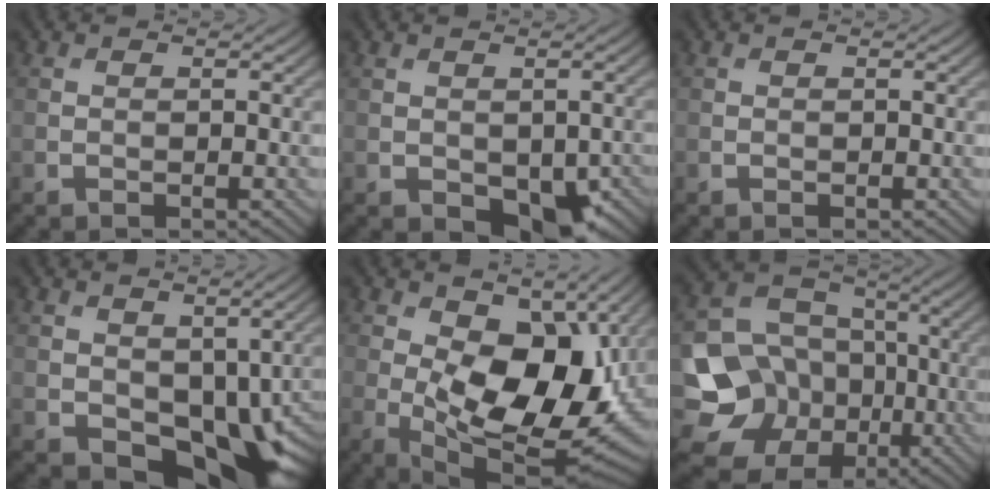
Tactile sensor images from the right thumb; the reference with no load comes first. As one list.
[{"total": 7.3, "force": [-2.4, 4.6, 5.1], "torque": [-0.080, -0.031, -0.018]}, {"total": 0.0}, {"total": 11.9, "force": [-0.6, 8.0, 8.8], "torque": [-0.138, -0.047, 0.017]}, {"total": 14.5, "force": [1.8, 7.7, 12.2], "torque": [-0.199, -0.012, 0.031]}, {"total": 17.1, "force": [-5.2, 14.7, 6.9], "torque": [-0.175, -0.028, -0.099]}]